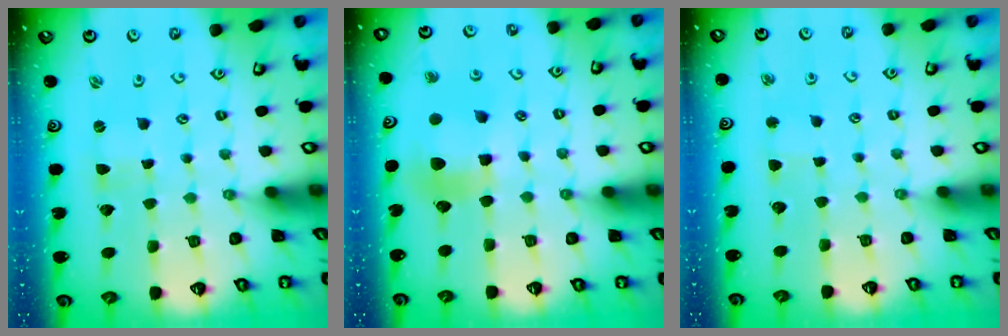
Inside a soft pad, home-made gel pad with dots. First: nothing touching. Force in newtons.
{"total": 8.5, "press": 8.4, "slide": 1.2}
{"total": 2.2, "press": 2.2, "slide": 0.2}